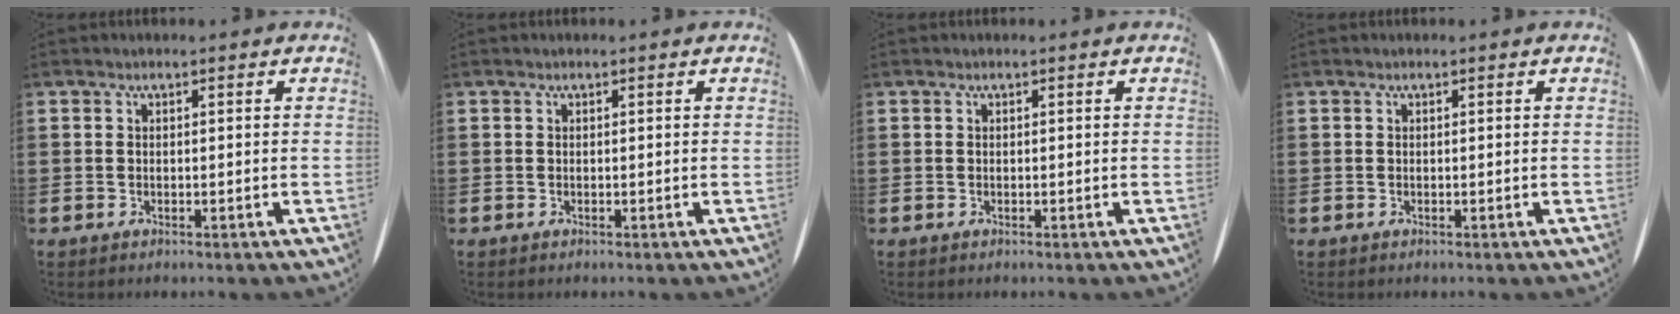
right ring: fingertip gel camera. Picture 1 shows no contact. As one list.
[{"total": 0.0}, {"total": 0.0}, {"total": 0.0}]